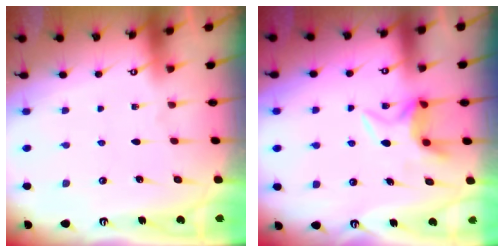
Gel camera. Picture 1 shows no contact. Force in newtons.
{"total": 5.5, "press": 5.5, "slide": 0.1}